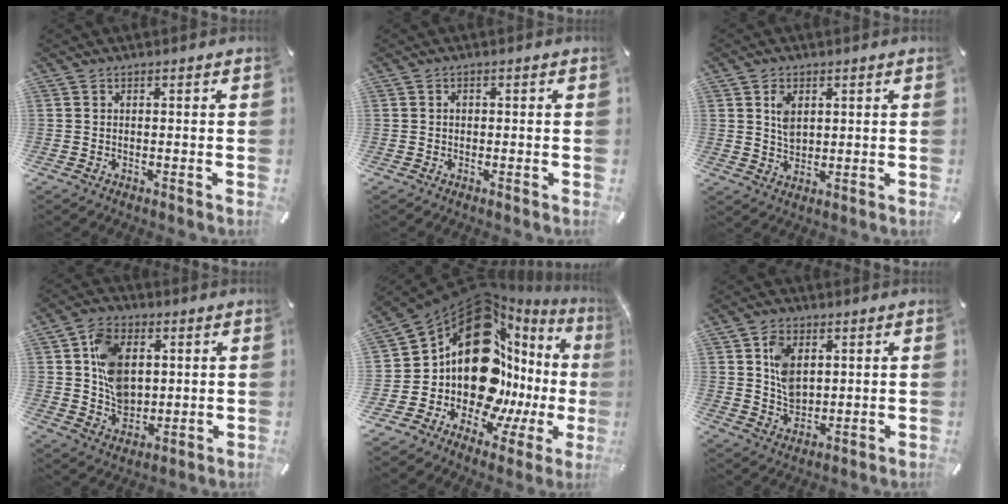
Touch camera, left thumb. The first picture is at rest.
{"total": 0.6, "force": [-0.1, 0.5, 0.4], "torque": [-0.007, 0.003, -0.003]}
{"total": 4.9, "force": [1.7, 3.5, 2.9], "torque": [-0.041, -0.003, 0.027]}
{"total": 11.8, "force": [2.8, 8.8, 7.3], "torque": [-0.141, 0.009, 0.057]}
{"total": 25.4, "force": [5.1, 17.1, 18.0], "torque": [-0.270, -0.115, 0.129]}
{"total": 8.1, "force": [2.5, 5.8, 4.9], "torque": [-0.091, 0.001, 0.045]}